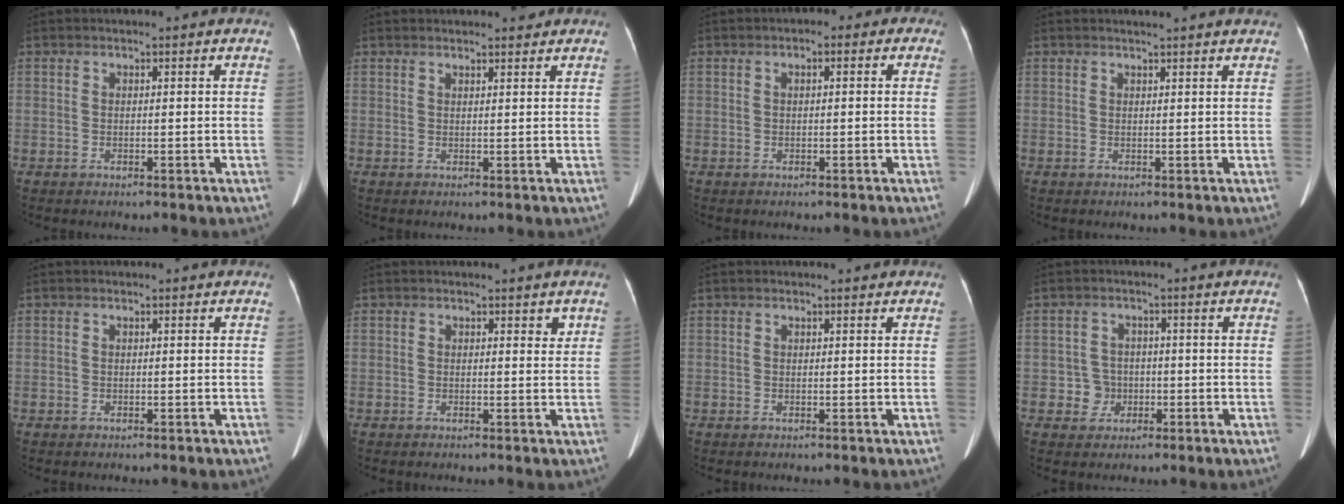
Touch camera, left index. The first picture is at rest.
{"total": 3.0, "force": [2.8, 0.5, 1.0], "torque": [-0.013, 0.011, 0.036]}
{"total": 1.8, "force": [0.3, 1.0, 1.5], "torque": [-0.019, 0.015, -0.002]}
{"total": 4.3, "force": [4.1, -0.1, 1.4], "torque": [-0.020, 0.013, 0.040]}
{"total": 0.0}
{"total": 1.6, "force": [1.2, 0.8, 0.8], "torque": [-0.003, -0.002, 0.011]}
{"total": 1.0, "force": [0.9, 0.2, 0.2], "torque": [-0.011, 0.006, 0.012]}
{"total": 3.2, "force": [-0.7, 3.1, 0.1], "torque": [0.005, 0.009, -0.009]}